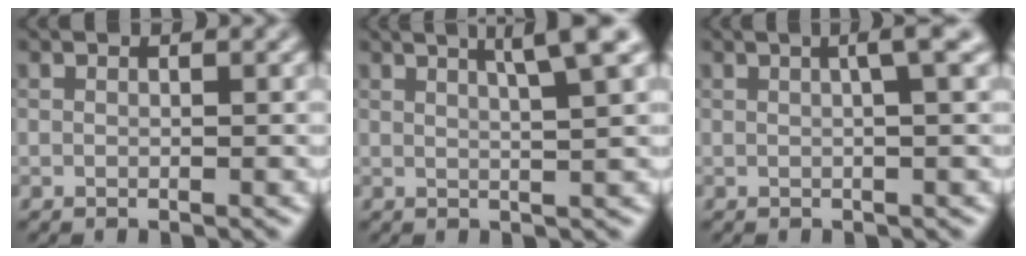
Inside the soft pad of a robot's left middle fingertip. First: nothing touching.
{"total": 4.2, "force": [2.2, 0.5, 3.6], "torque": [-0.041, 0.011, 0.033]}
{"total": 2.8, "force": [0.6, 0.6, 2.7], "torque": [-0.031, 0.012, 0.008]}